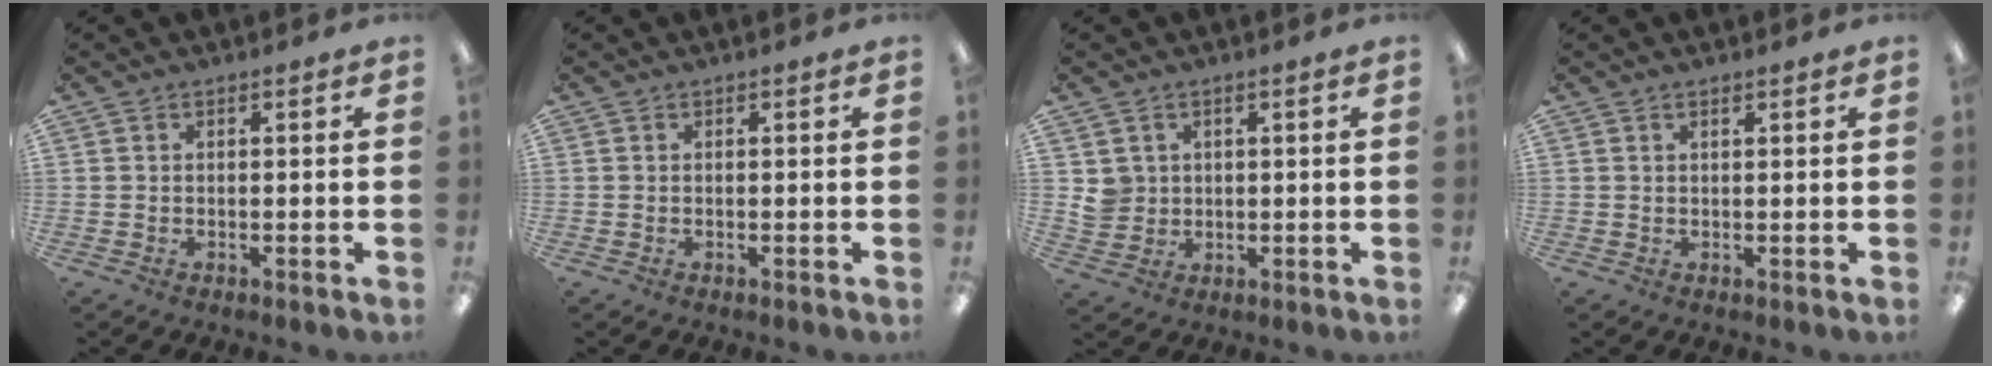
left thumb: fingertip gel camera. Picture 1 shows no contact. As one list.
[{"total": 0.0}, {"total": 4.2, "force": [1.5, 3.9, 0.7], "torque": [-0.016, 0.004, 0.028]}, {"total": 0.8, "force": [0.6, 0.2, 0.5], "torque": [-0.011, 0.001, 0.011]}]